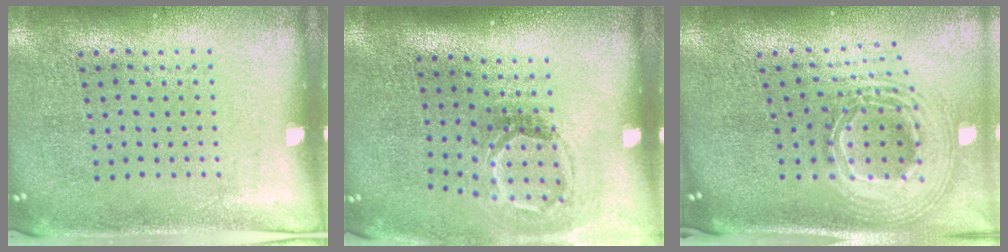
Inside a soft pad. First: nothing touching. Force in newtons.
{"total": 1.8, "press": 1.2, "slide": 1.4}
{"total": 2.9, "press": 2.0, "slide": 2.1}